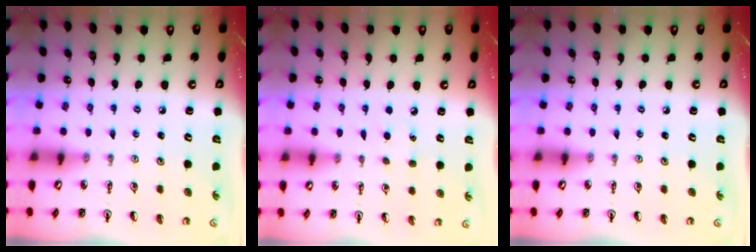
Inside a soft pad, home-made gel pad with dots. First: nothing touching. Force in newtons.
{"total": 4.9, "press": 4.9, "slide": 0.6}
{"total": 0.0}